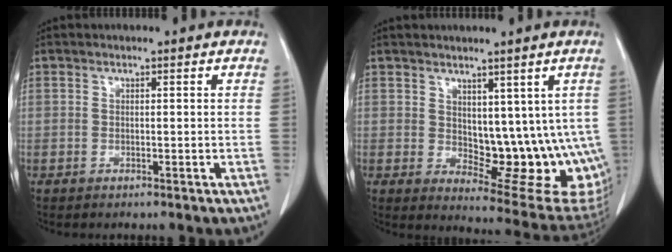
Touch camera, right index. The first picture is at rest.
{"total": 13.6, "force": [1.0, 7.2, 11.5], "torque": [-0.128, -0.007, 0.033]}